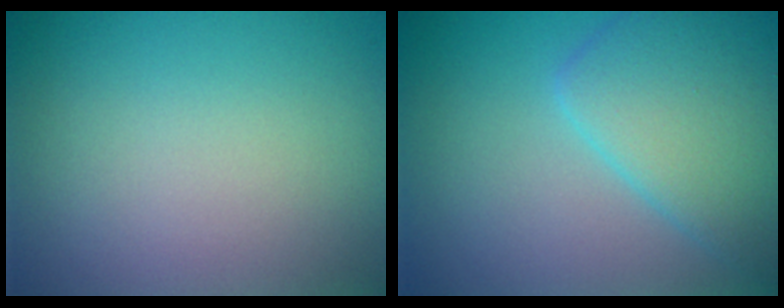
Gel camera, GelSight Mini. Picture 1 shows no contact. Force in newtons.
{"total": 6.1, "press": 6.1, "slide": 0.2}